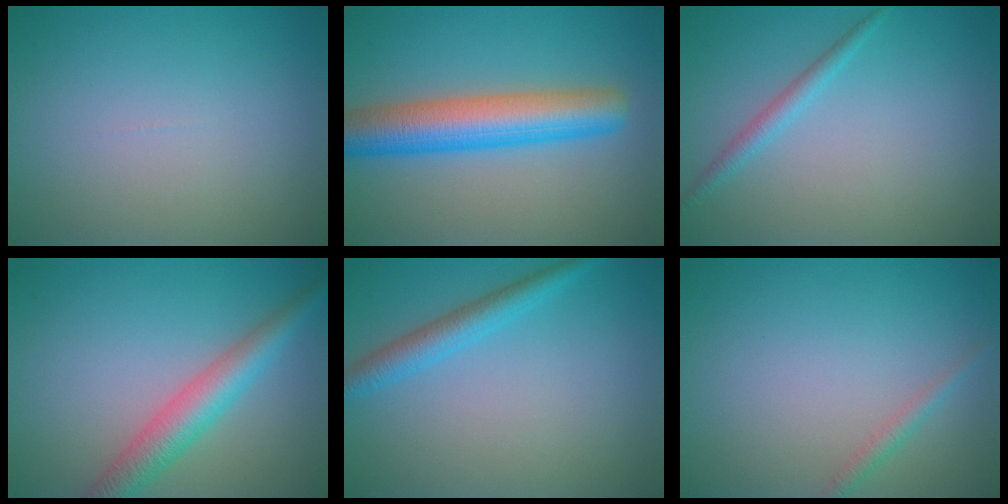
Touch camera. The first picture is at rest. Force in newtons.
{"total": 7.0, "press": 7.0, "slide": 0.2}
{"total": 1.6, "press": 1.6, "slide": 0.1}
{"total": 4.4, "press": 4.4, "slide": 0.2}
{"total": 2.8, "press": 2.7, "slide": 0.2}
{"total": 1.2, "press": 1.2, "slide": 0.0}